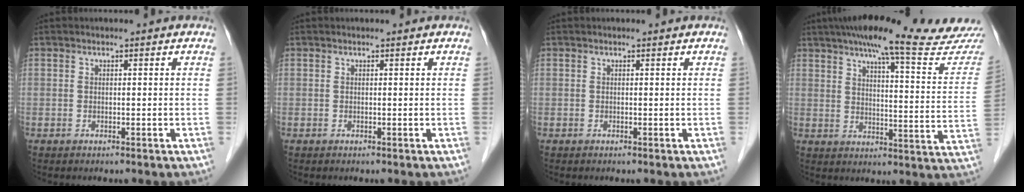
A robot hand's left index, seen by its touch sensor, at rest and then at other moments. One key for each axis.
{"total": 0.0}
{"total": 0.0}
{"total": 22.9, "fx": 20.2, "fy": 0.4, "fz": 10.8, "tx": -0.152, "ty": -0.041, "tz": 0.251}